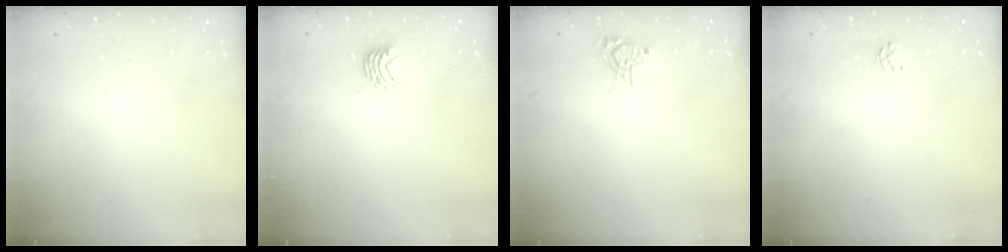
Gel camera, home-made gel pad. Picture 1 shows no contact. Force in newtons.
{"total": 3.9, "press": 3.9, "slide": 0.3}
{"total": 4.2, "press": 4.2, "slide": 0.4}
{"total": 2.6, "press": 2.6, "slide": 0.3}